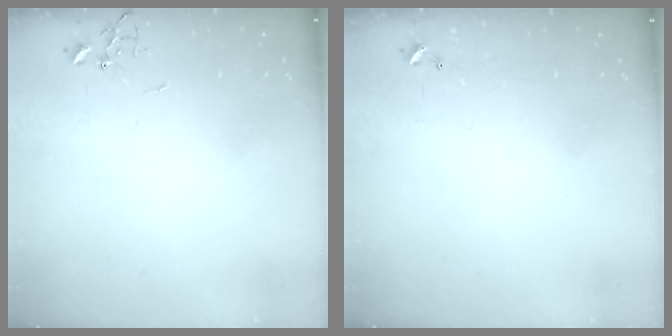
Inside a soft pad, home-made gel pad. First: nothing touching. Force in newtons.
{"total": 0.0}